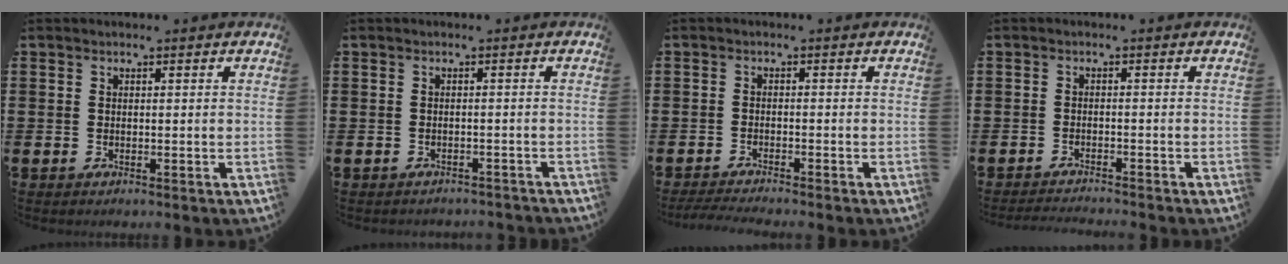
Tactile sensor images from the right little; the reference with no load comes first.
{"total": 0.9, "force": [-0.9, 0.0, 0.0], "torque": [-0.002, 0.000, -0.018]}
{"total": 1.1, "force": [-1.0, -0.2, 0.5], "torque": [-0.006, 0.005, -0.020]}
{"total": 1.4, "force": [-1.4, -0.2, 0.0], "torque": [-0.001, 0.003, -0.027]}